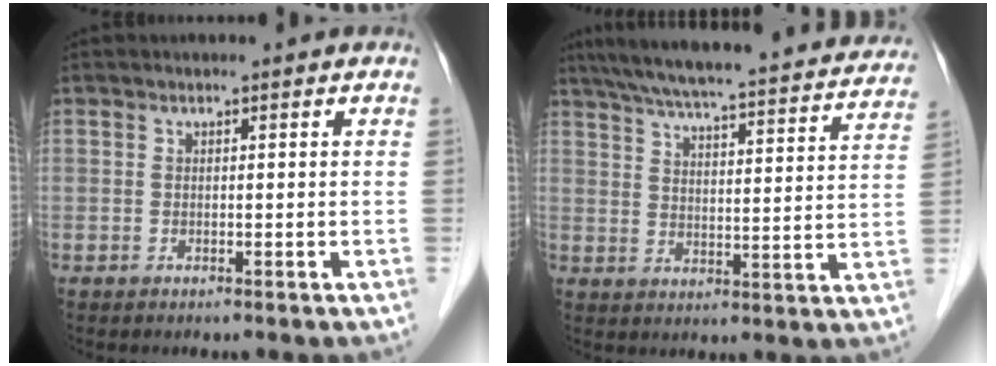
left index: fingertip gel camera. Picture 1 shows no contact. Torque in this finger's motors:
{"motor_torque": [-0.22, -0.75, 0.45, 0.11]}